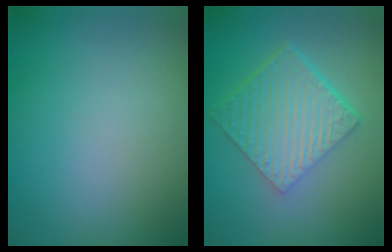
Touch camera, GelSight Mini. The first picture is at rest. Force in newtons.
{"total": 6.3, "press": 4.3, "slide": 4.6}